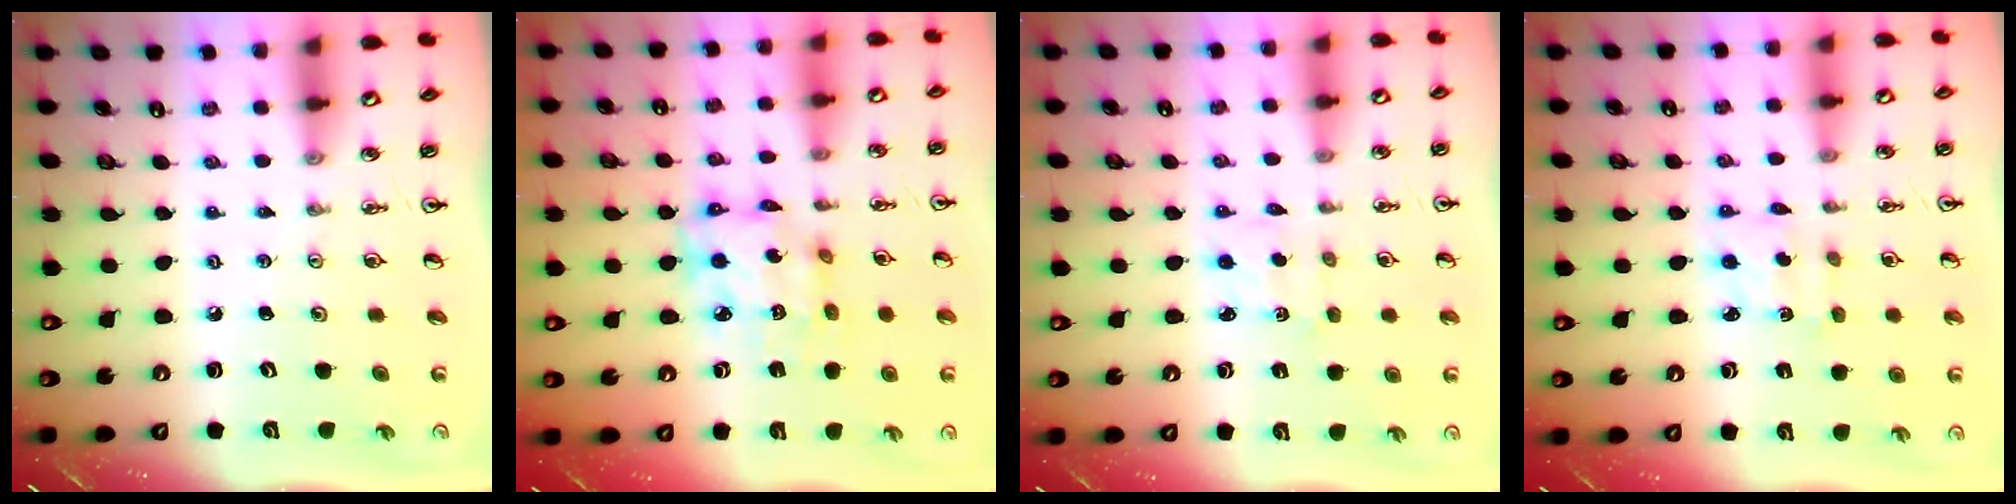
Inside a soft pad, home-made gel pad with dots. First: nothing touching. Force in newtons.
{"total": 11.7, "press": 11.6, "slide": 0.9}
{"total": 2.5, "press": 2.4, "slide": 0.6}
{"total": 2.6, "press": 2.6, "slide": 0.6}